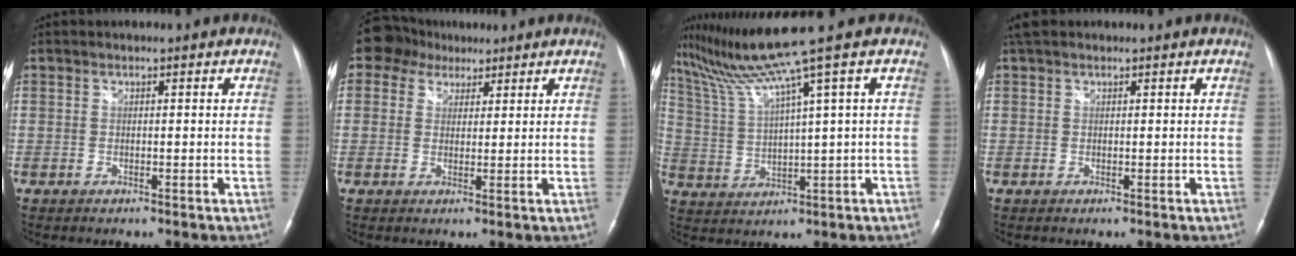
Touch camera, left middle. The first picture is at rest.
{"total": 5.9, "force": [4.1, 4.1, 1.0], "torque": [-0.023, 0.031, 0.074]}
{"total": 9.6, "force": [6.9, -3.2, 5.9], "torque": [-0.117, 0.002, 0.133]}
{"total": 2.2, "force": [1.7, 1.1, 0.8], "torque": [-0.021, 0.023, 0.030]}